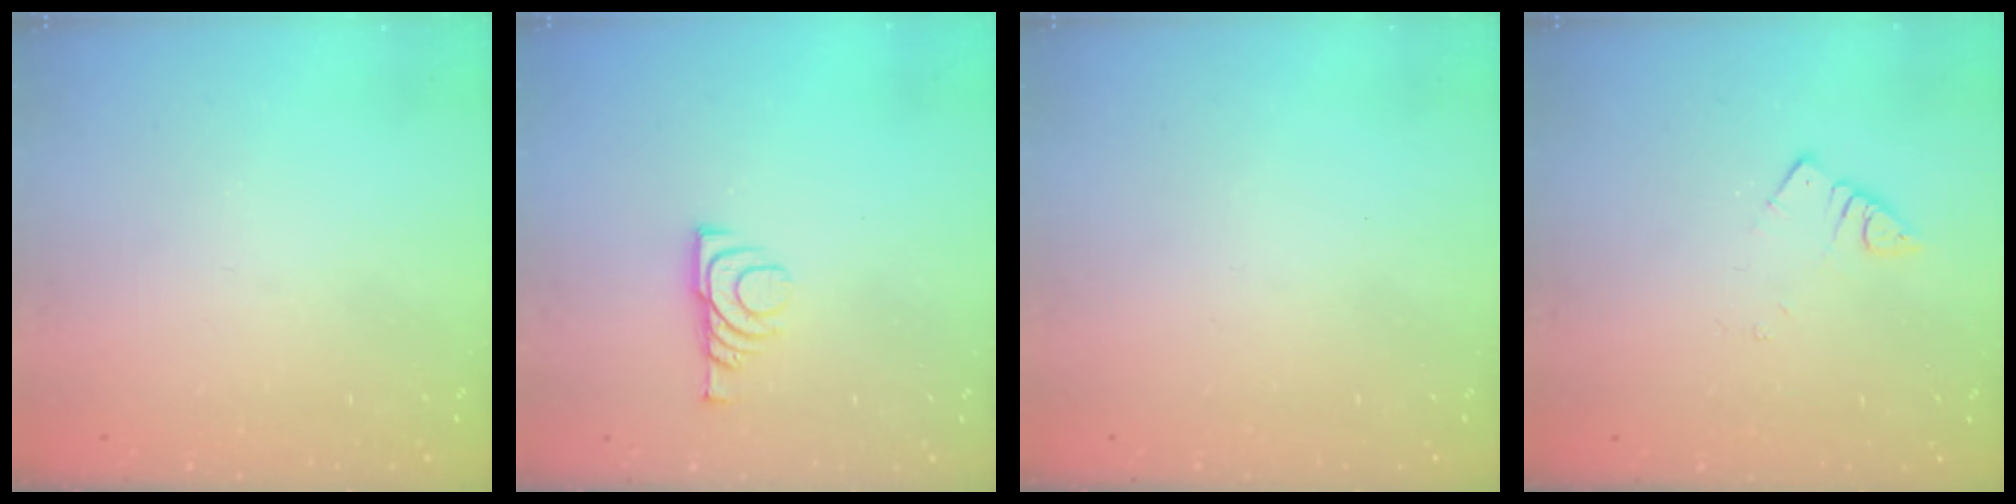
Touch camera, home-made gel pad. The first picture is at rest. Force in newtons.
{"total": 7.2, "press": 7.1, "slide": 1.1}
{"total": 1.7, "press": 1.6, "slide": 0.1}
{"total": 2.5, "press": 2.5, "slide": 0.3}